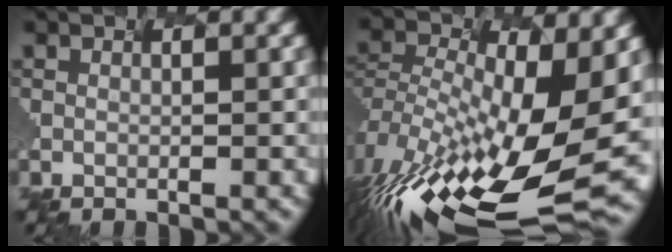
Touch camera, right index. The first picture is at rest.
{"total": 14.2, "force": [-5.9, 5.1, 11.9], "torque": [-0.285, -0.040, -0.063]}